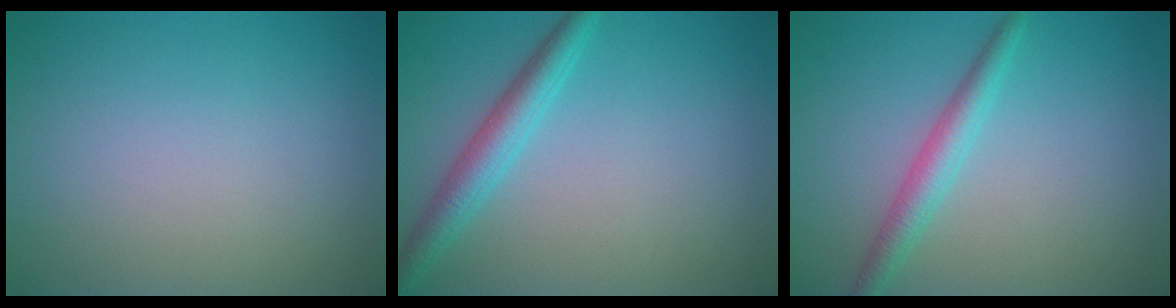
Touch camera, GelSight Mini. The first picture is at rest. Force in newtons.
{"total": 3.2, "press": 3.2, "slide": 0.1}
{"total": 2.7, "press": 2.7, "slide": 0.1}